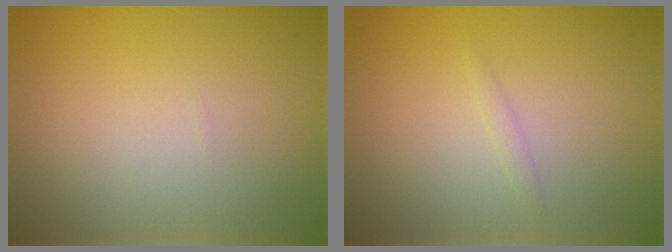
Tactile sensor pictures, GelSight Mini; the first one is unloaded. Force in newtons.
{"total": 0.5, "press": 0.5, "slide": 0.1}